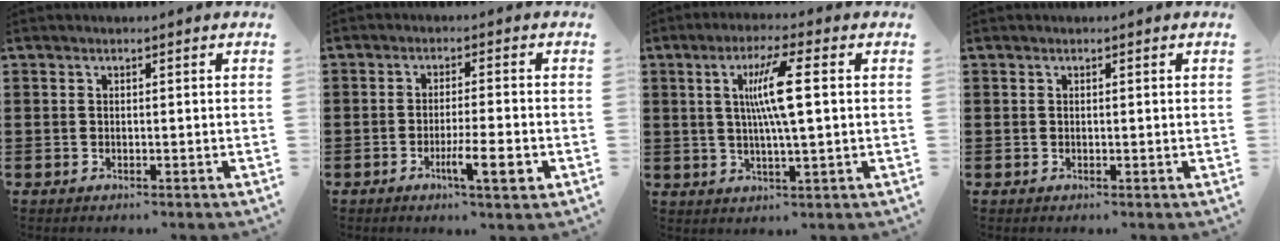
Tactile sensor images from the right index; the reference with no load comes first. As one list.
[{"total": 6.3, "force": [-2.7, 0.7, 5.6], "torque": [-0.093, -0.008, -0.044]}, {"total": 7.9, "force": [1.3, 0.3, 7.8], "torque": [-0.156, -0.002, 0.012]}, {"total": 0.0}]